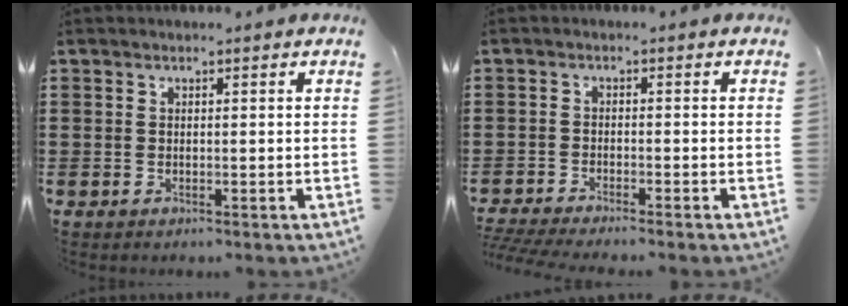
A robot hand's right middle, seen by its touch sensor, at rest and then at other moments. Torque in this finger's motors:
{"motor_torque": [1.81, -0.32, 0.49, 0.18]}